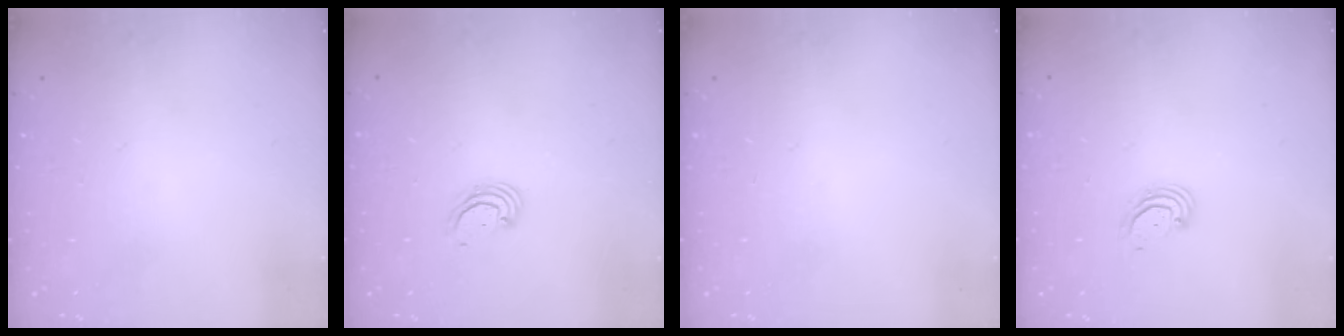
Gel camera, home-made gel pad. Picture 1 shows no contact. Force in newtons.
{"total": 2.6, "press": 2.6, "slide": 0.3}
{"total": 0.0}
{"total": 3.0, "press": 3.0, "slide": 0.3}